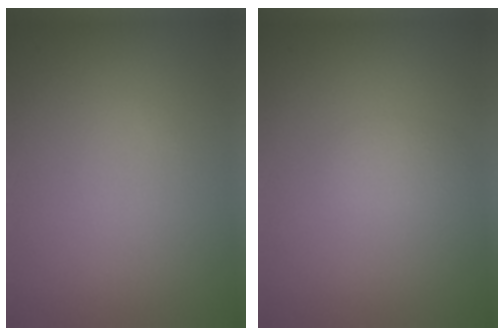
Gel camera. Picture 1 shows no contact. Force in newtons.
{"total": 1.2, "press": 1.2, "slide": 0.0}